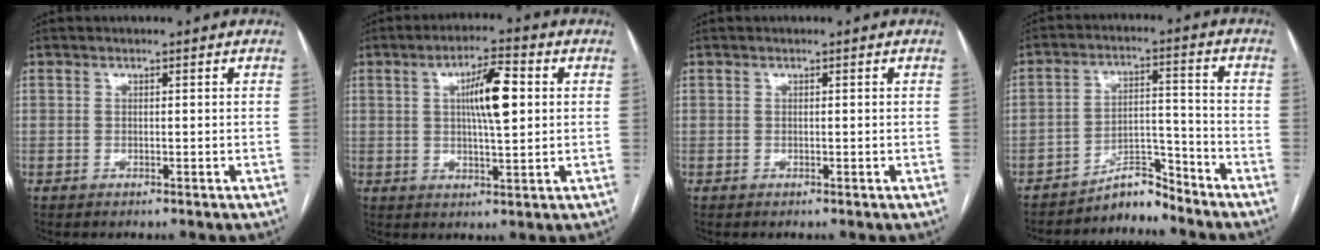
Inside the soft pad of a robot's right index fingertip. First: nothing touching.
{"total": 8.2, "force": [1.7, 1.5, 7.9], "torque": [-0.136, 0.010, 0.028]}
{"total": 0.0}
{"total": 5.5, "force": [-5.4, 0.9, 0.3], "torque": [0.002, 0.027, -0.088]}